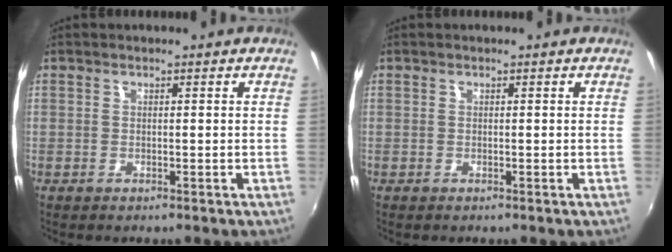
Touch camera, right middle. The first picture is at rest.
{"total": 0.0}